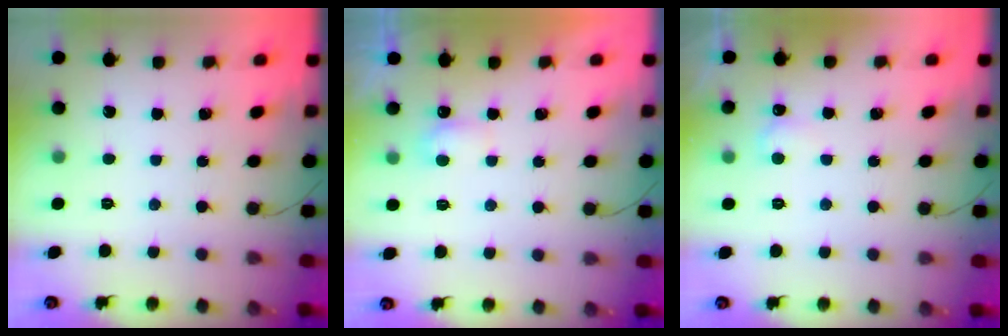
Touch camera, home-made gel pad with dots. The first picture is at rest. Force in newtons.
{"total": 3.7, "press": 3.5, "slide": 1.3}
{"total": 3.0, "press": 2.9, "slide": 0.8}